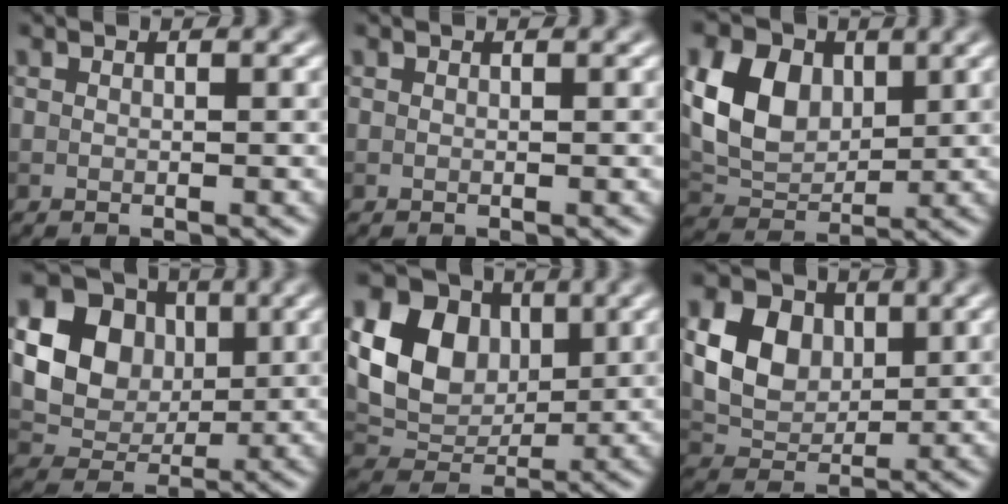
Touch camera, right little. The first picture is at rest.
{"total": 0.0}
{"total": 7.2, "force": [1.7, 5.2, 4.6], "torque": [-0.100, 0.000, 0.032]}
{"total": 12.0, "force": [2.8, 10.3, 5.3], "torque": [-0.123, 0.015, 0.052]}
{"total": 8.9, "force": [1.9, 6.8, 5.4], "torque": [-0.114, -0.003, 0.030]}
{"total": 6.8, "force": [1.6, 5.2, 4.1], "torque": [-0.090, 0.000, 0.026]}